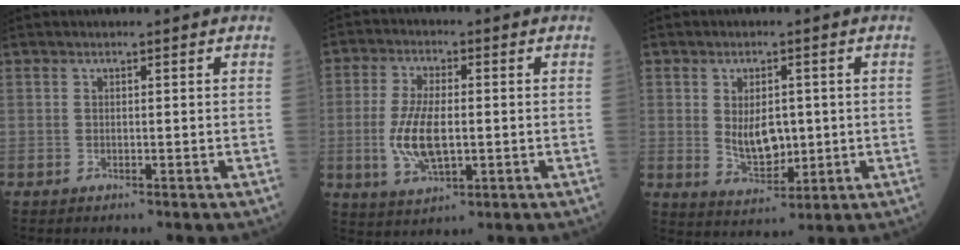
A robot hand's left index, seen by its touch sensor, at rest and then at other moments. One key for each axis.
{"total": 8.4, "fx": -1.1, "fy": 3.2, "fz": 7.7, "tx": -0.168, "ty": -0.003, "tz": -0.017}
{"total": 6.1, "fx": 0.2, "fy": 3.4, "fz": 5.1, "tx": -0.094, "ty": -0.005, "tz": 0.016}